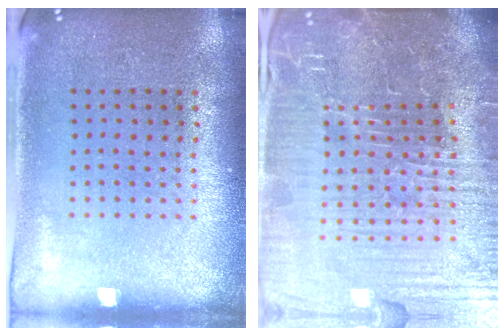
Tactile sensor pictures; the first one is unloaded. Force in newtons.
{"total": 7.5, "press": 6.7, "slide": 3.4}